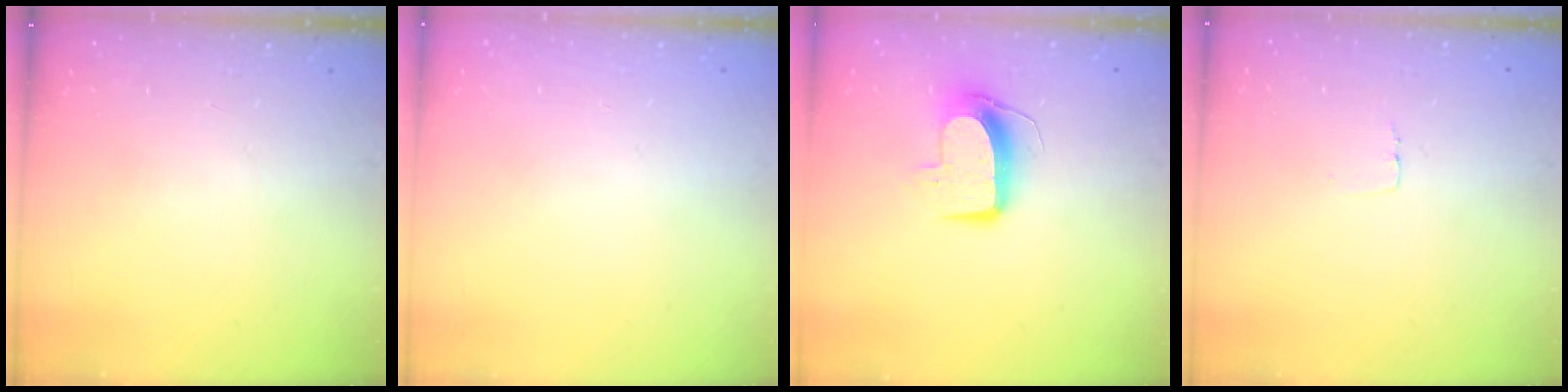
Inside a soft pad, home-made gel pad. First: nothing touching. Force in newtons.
{"total": 0.0}
{"total": 10.0, "press": 10.0, "slide": 0.5}
{"total": 2.6, "press": 2.6, "slide": 0.1}